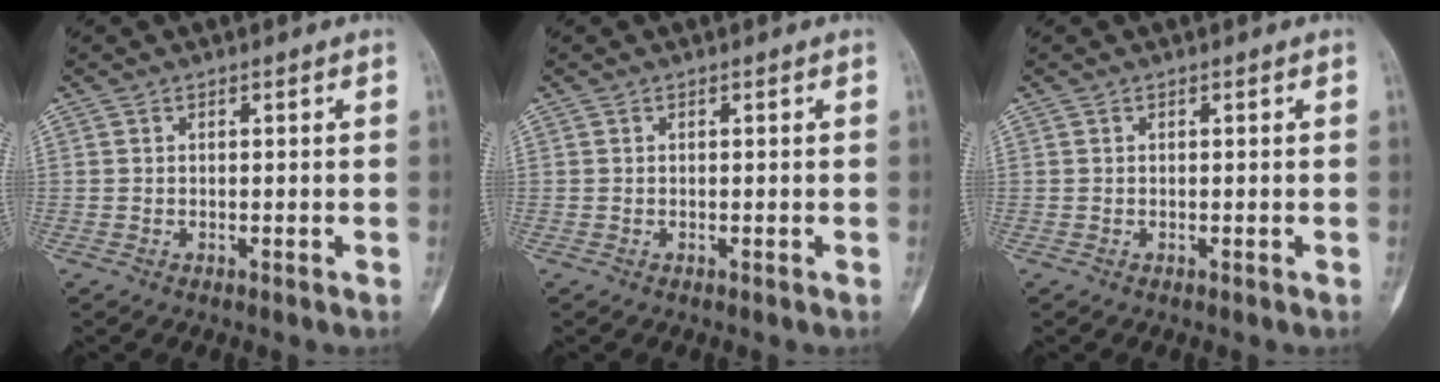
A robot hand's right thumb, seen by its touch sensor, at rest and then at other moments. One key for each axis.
{"total": 0.0}
{"total": 0.0}